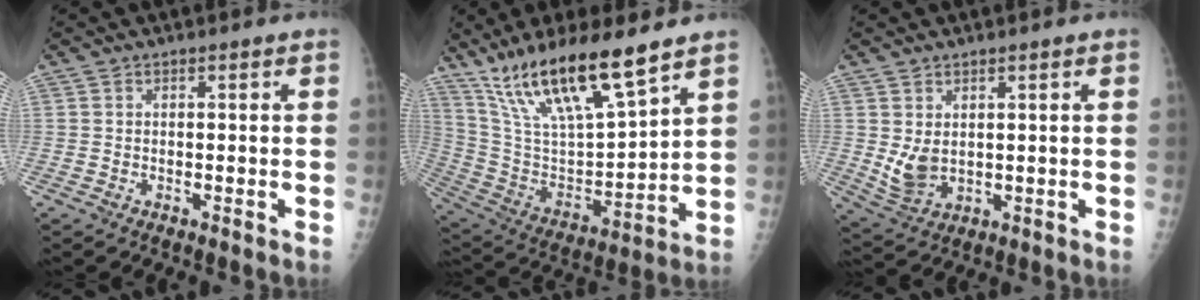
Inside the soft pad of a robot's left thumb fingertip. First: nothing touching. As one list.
[{"total": 20.8, "force": [14.7, 4.2, 14.1], "torque": [-0.246, -0.054, 0.283]}, {"total": 5.5, "force": [1.1, 3.6, 4.0], "torque": [-0.069, -0.017, 0.036]}]